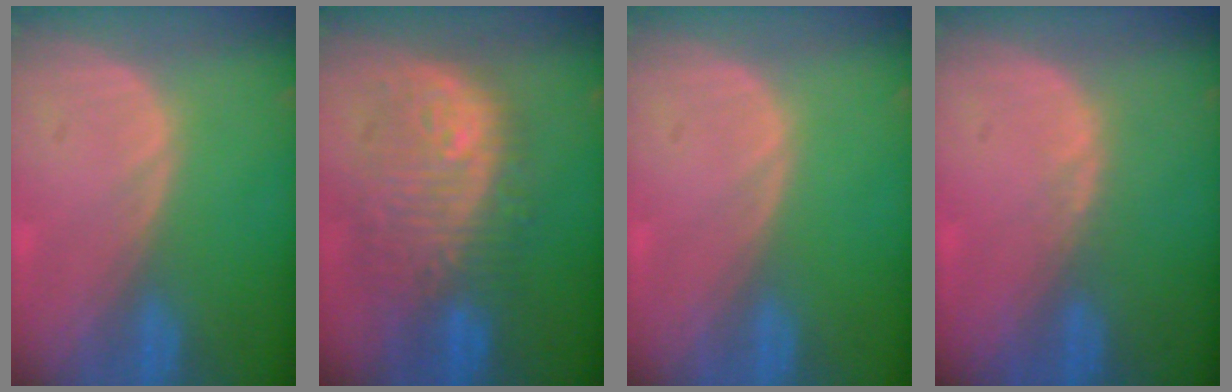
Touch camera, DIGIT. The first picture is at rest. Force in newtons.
{"total": 11.0, "press": 10.5, "slide": 3.3}
{"total": 0.0}
{"total": 0.8, "press": 0.8, "slide": 0.3}